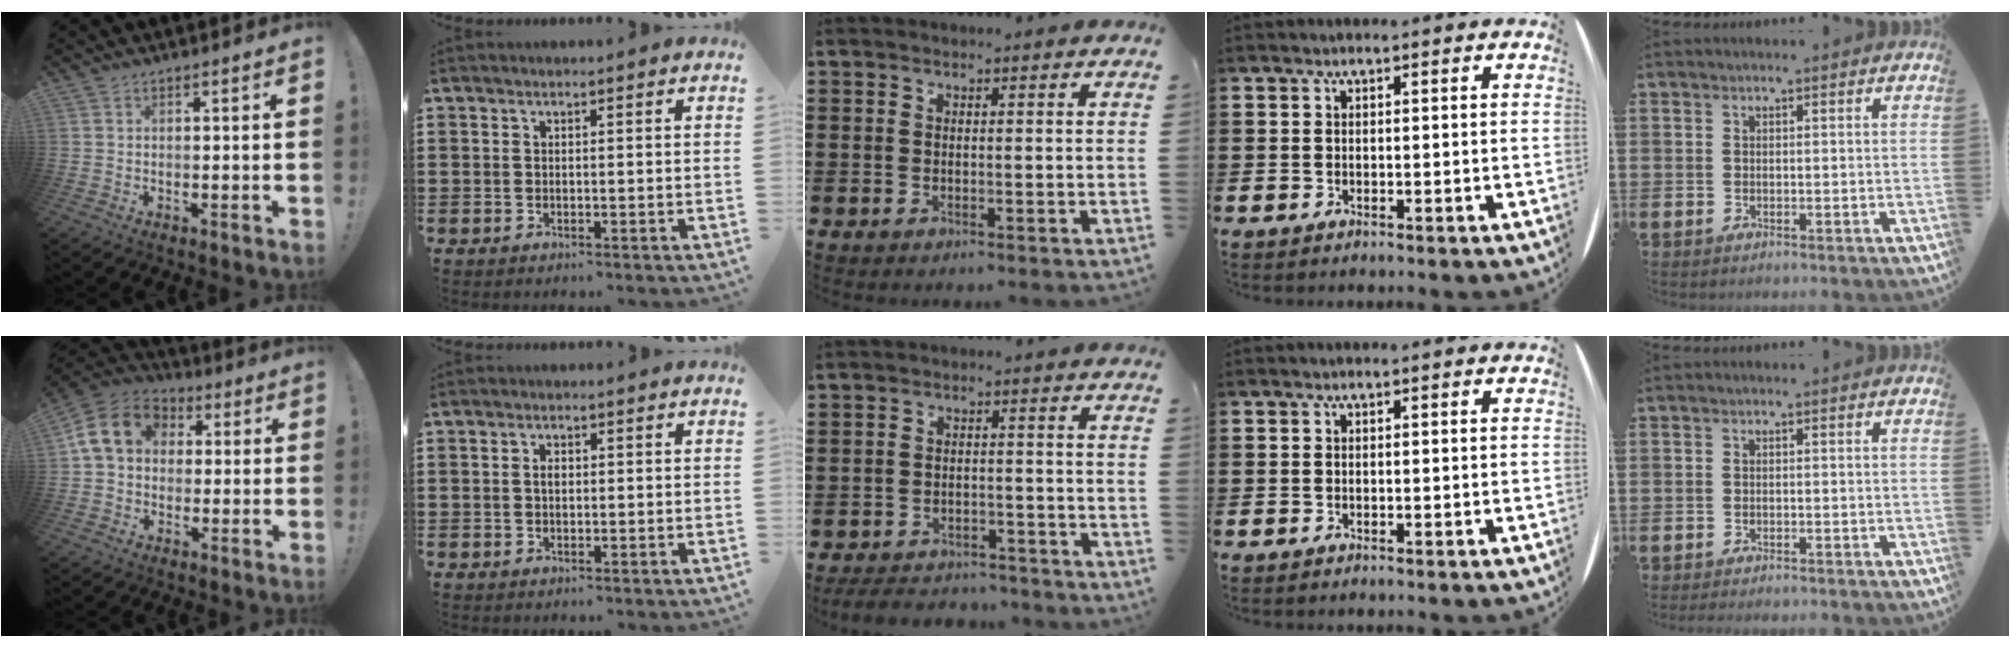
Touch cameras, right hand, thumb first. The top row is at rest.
{"thumb": {"total": 13.7, "force": [2.8, 10.9, 7.9], "torque": [-0.123, 0.011, 0.060]}, "index": {"total": 1.3, "force": [0.2, 0.7, 1.1], "torque": [-0.022, 0.004, 0.002]}, "middle": {"total": 3.9, "force": [-3.8, 0.7, 0.1], "torque": [-0.014, 0.001, -0.083]}, "little": {"total": 0.6, "force": [-0.6, 0.0, 0.1], "torque": [-0.003, -0.004, -0.011]}}